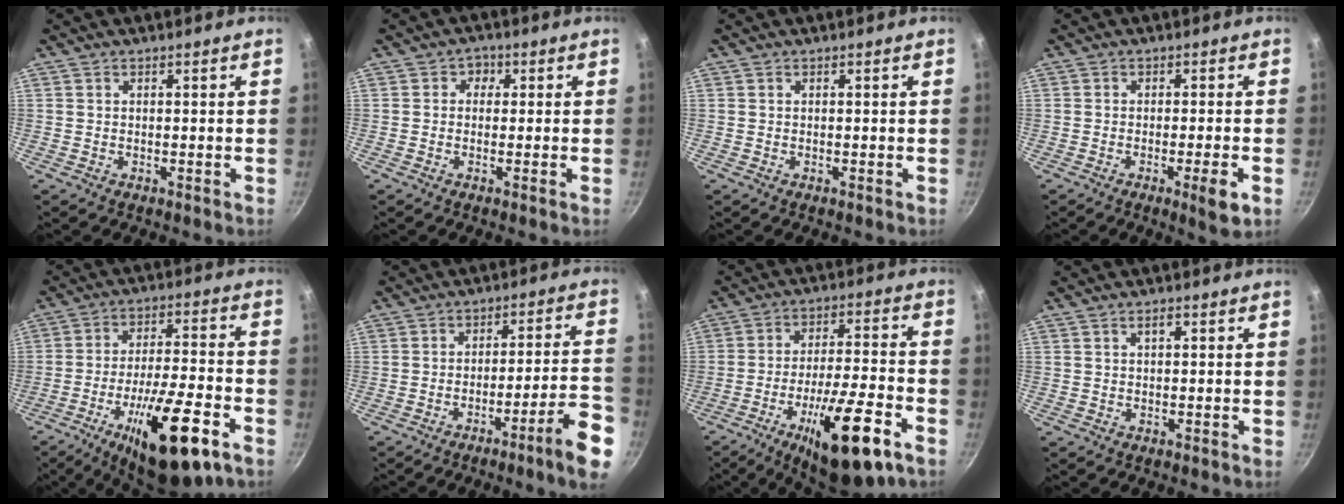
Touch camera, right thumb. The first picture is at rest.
{"total": 2.1, "force": [0.1, 1.8, 0.9], "torque": [-0.007, 0.006, -0.009]}
{"total": 0.0}
{"total": 5.0, "force": [-2.0, 0.5, 4.6], "torque": [-0.071, 0.005, -0.027]}
{"total": 19.9, "force": [-9.6, 5.9, 16.4], "torque": [-0.248, 0.035, -0.147]}
{"total": 11.5, "force": [-6.4, 0.6, 9.5], "torque": [-0.127, 0.050, -0.089]}
{"total": 18.9, "force": [-9.4, 5.0, 15.6], "torque": [-0.237, 0.036, -0.142]}
{"total": 1.1, "force": [0.4, 0.4, 0.9], "torque": [-0.017, 0.006, 0.007]}